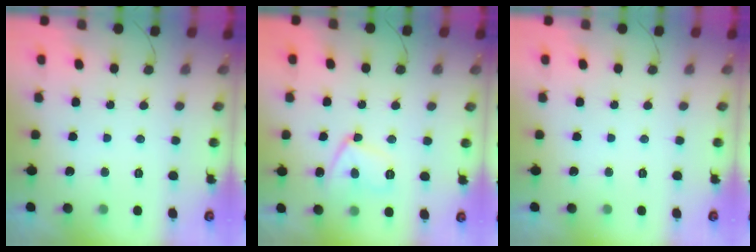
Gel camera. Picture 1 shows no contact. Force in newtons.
{"total": 10.2, "press": 10.0, "slide": 2.0}
{"total": 0.0}